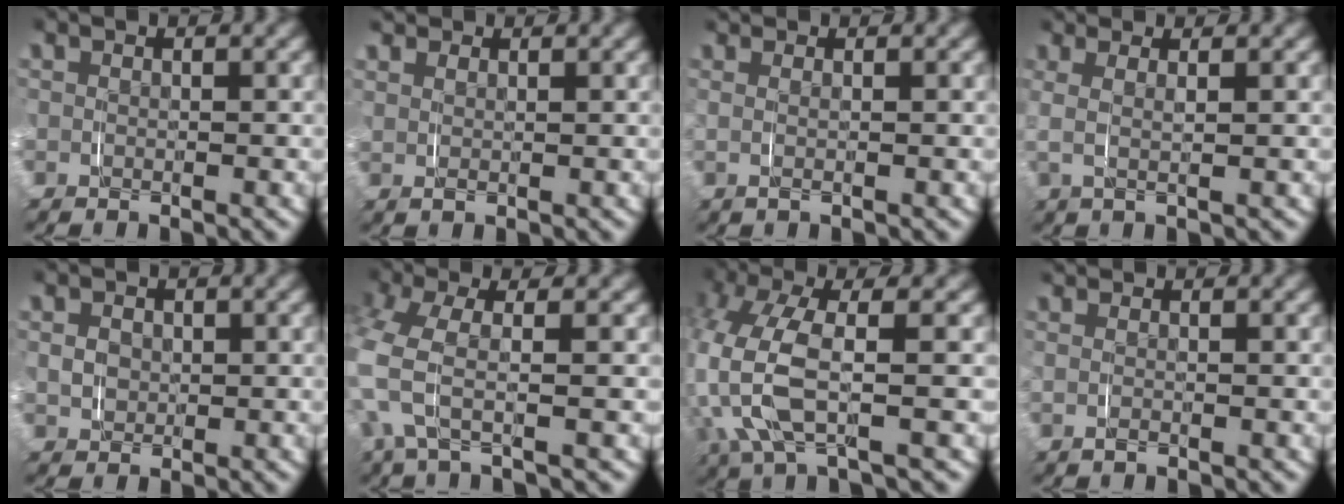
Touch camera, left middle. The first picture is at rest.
{"total": 1.3, "force": [1.1, 0.4, 0.5], "torque": [-0.011, 0.002, 0.023]}
{"total": 1.3, "force": [0.6, 0.0, 1.2], "torque": [-0.023, 0.007, 0.006]}
{"total": 2.7, "force": [1.1, 0.7, 2.3], "torque": [-0.055, 0.007, 0.017]}
{"total": 1.6, "force": [0.2, 1.4, 0.7], "torque": [-0.016, 0.001, 0.009]}
{"total": 5.2, "force": [0.2, 2.8, 4.4], "torque": [-0.131, -0.002, -0.003]}
{"total": 7.3, "force": [0.4, 3.9, 6.2], "torque": [-0.166, -0.008, 0.009]}
{"total": 0.9, "force": [0.2, 0.2, 0.8], "torque": [-0.019, 0.005, 0.001]}